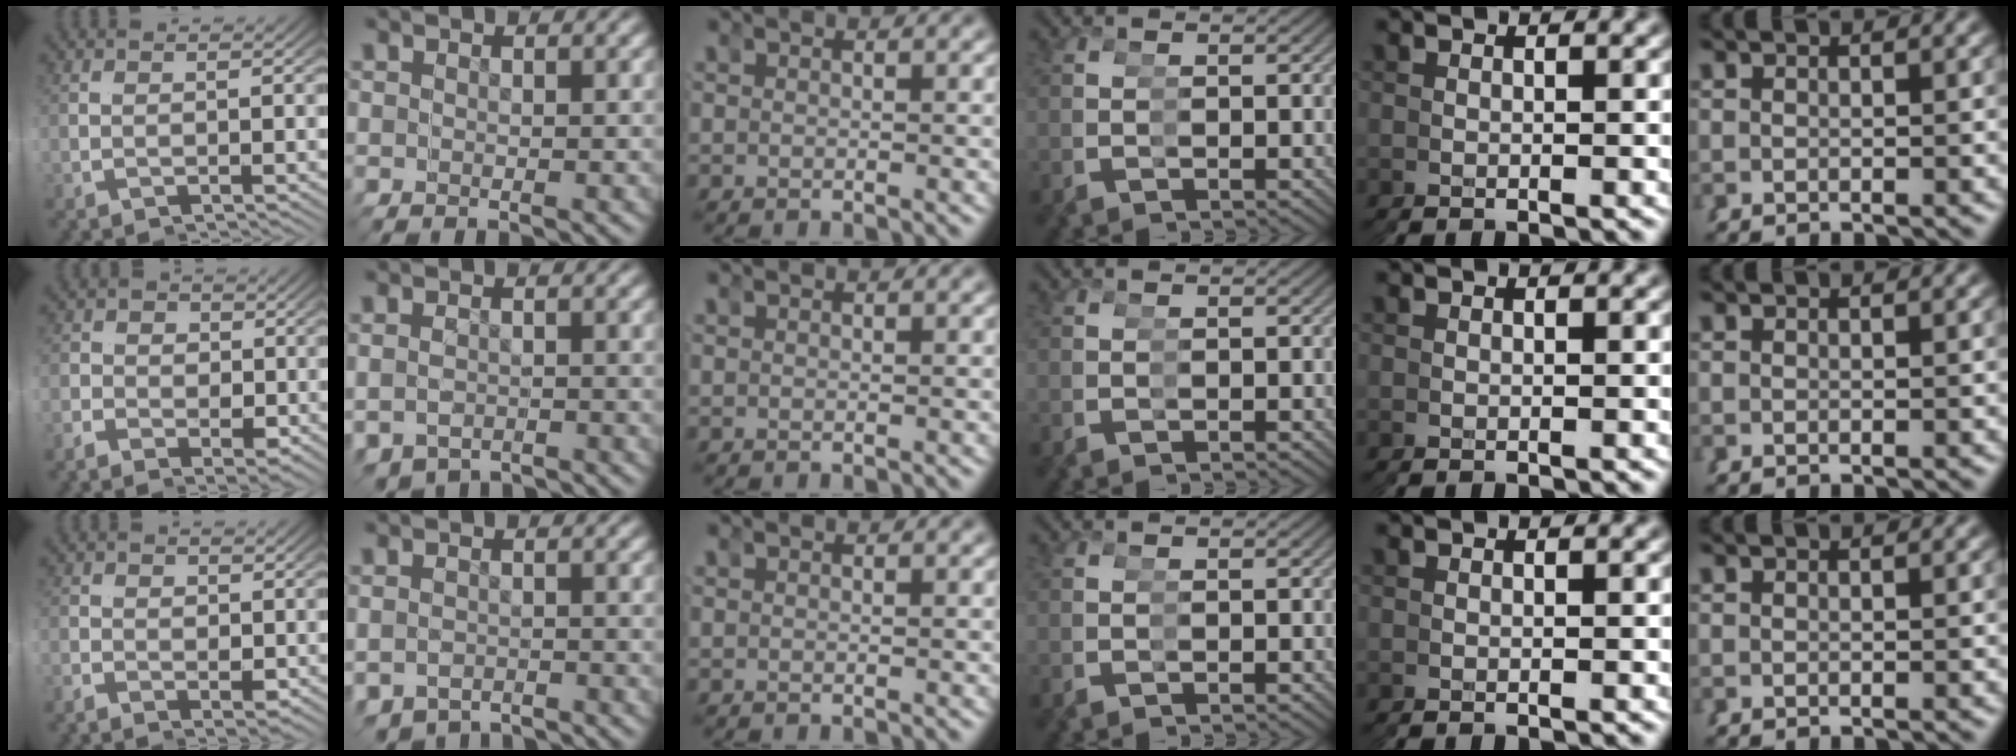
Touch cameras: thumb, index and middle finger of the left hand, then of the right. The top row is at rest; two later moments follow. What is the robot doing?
{"motion": "grasp_and_lifting", "object": "hoodie"}